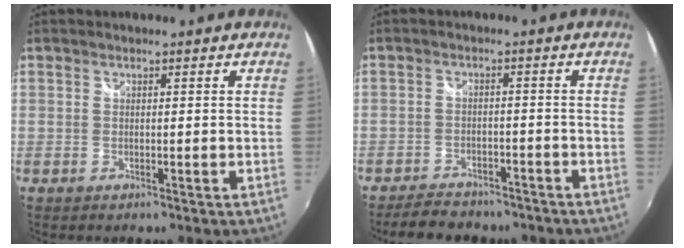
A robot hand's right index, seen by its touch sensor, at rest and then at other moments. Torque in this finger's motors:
{"motor_torque": [-0.40, -0.50, -0.09, -0.05]}